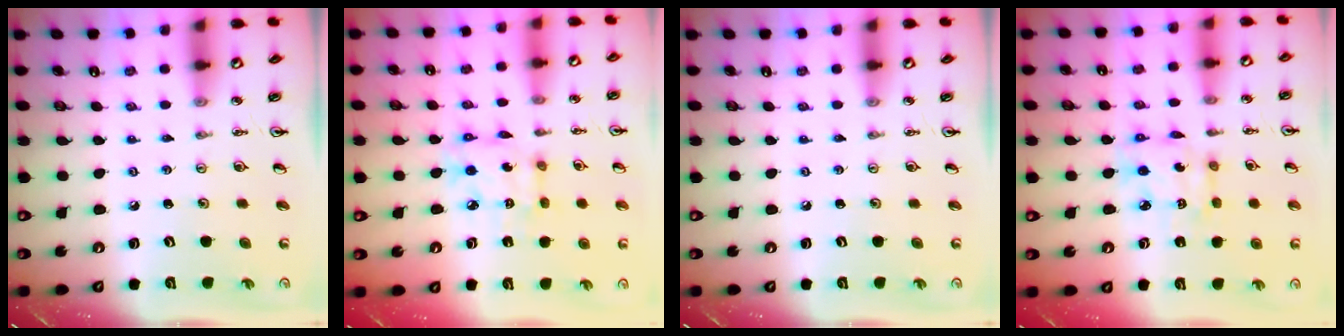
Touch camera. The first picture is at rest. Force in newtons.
{"total": 8.2, "press": 8.1, "slide": 0.4}
{"total": 0.0}
{"total": 7.9, "press": 7.9, "slide": 0.6}